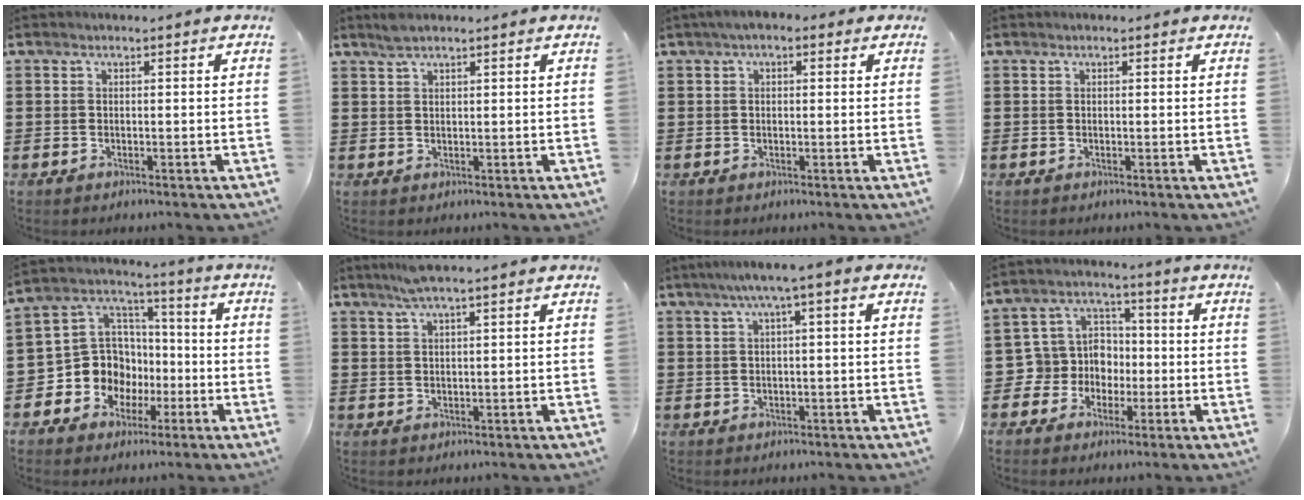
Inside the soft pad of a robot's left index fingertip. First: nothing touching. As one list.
[{"total": 2.3, "force": [1.5, 0.3, 1.7], "torque": [-0.036, 0.002, 0.028]}, {"total": 2.2, "force": [0.9, 1.3, 1.5], "torque": [-0.034, 0.009, 0.014]}, {"total": 0.0}, {"total": 10.3, "force": [-2.8, 9.7, 2.4], "torque": [-0.099, 0.008, -0.049]}, {"total": 3.3, "force": [2.4, -0.1, 2.2], "torque": [-0.048, 0.001, 0.044]}, {"total": 3.3, "force": [0.7, 0.0, 3.2], "torque": [-0.061, 0.000, 0.009]}, {"total": 6.8, "force": [-0.9, 6.6, 1.0], "torque": [-0.064, -0.001, -0.020]}]